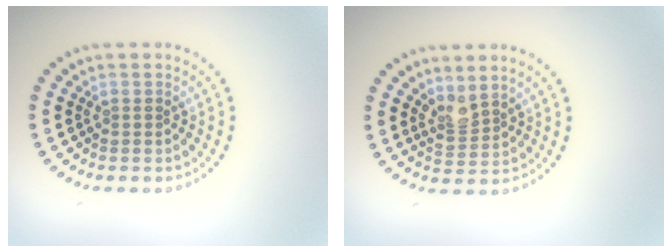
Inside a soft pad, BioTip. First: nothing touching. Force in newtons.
{"total": 2.1, "press": 1.5, "slide": 1.4}